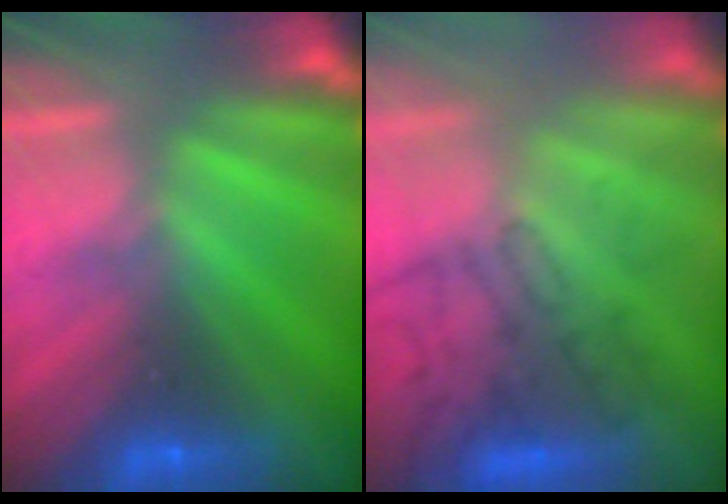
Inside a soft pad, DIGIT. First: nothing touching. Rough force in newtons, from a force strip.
{"total": 3.4}